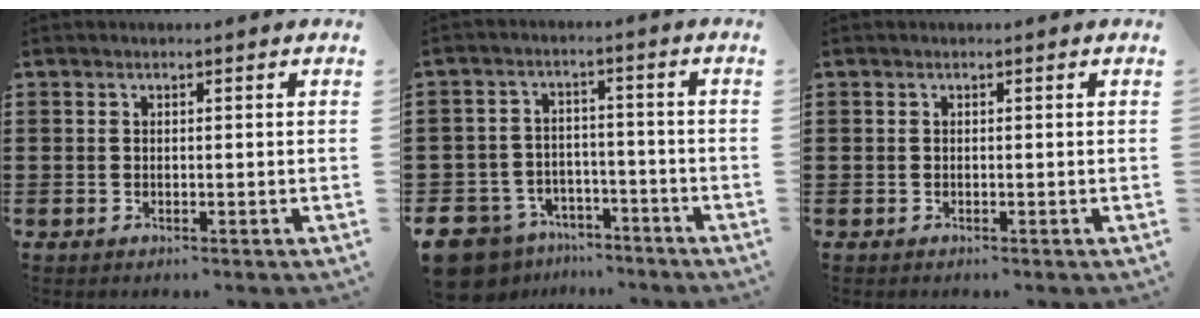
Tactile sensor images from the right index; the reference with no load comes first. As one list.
[{"total": 7.7, "force": [-6.7, 3.4, 1.6], "torque": [-0.070, 0.018, -0.137]}, {"total": 0.0}]